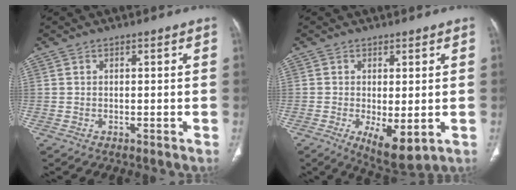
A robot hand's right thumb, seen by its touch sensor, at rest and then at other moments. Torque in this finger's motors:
{"motor_torque": [-0.70, 0.52, -0.07, 0.22, 0.07]}